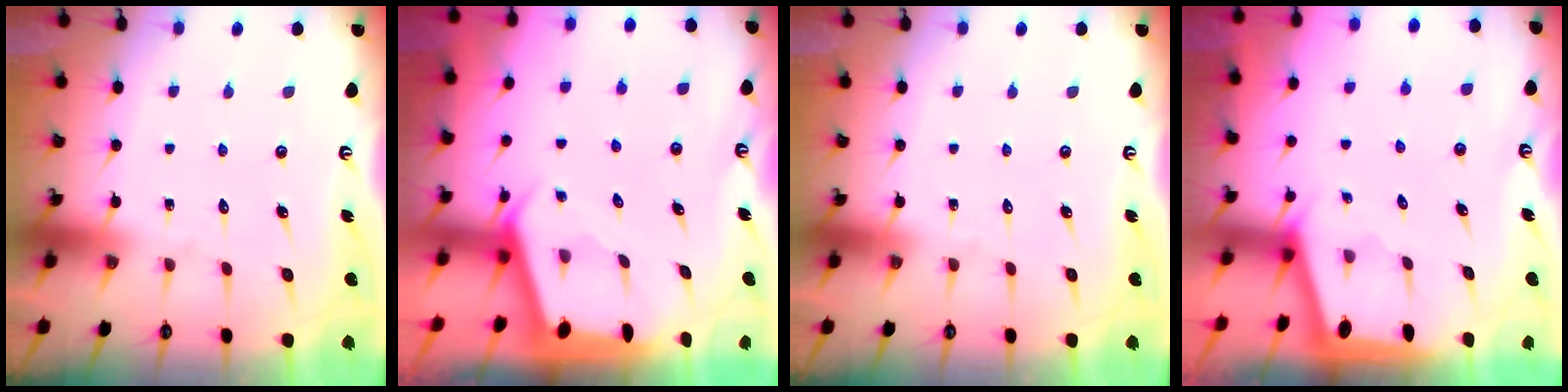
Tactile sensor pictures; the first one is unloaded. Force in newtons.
{"total": 2.0, "press": 2.0, "slide": 0.3}
{"total": 0.0}
{"total": 1.8, "press": 1.8, "slide": 0.3}